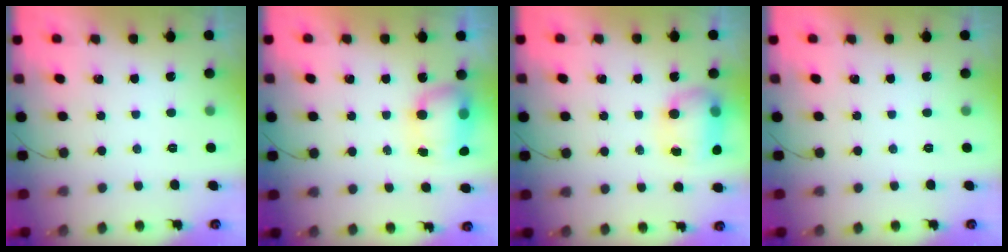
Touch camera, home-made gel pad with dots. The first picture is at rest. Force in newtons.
{"total": 7.5, "press": 7.4, "slide": 1.3}
{"total": 11.2, "press": 9.4, "slide": 6.2}
{"total": 0.0}